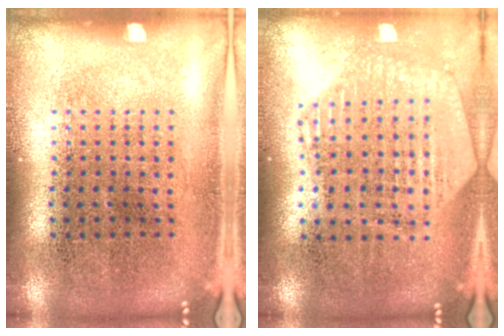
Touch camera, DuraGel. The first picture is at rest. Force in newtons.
{"total": 1.2, "press": 1.2, "slide": 0.2}